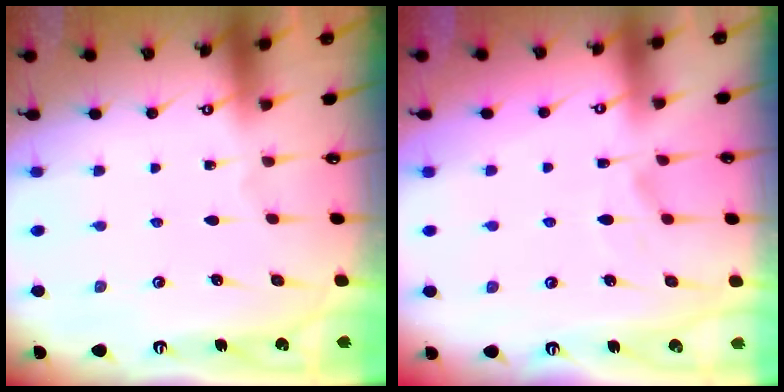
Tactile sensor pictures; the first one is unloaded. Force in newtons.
{"total": 1.7, "press": 1.3, "slide": 1.1}